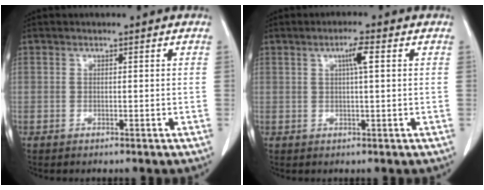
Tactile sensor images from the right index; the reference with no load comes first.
{"total": 3.1, "force": [1.0, 0.2, 2.9], "torque": [-0.050, 0.004, 0.015]}